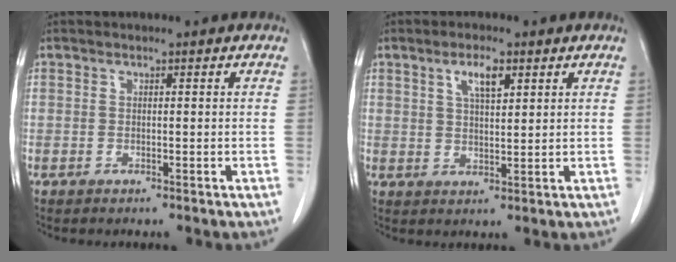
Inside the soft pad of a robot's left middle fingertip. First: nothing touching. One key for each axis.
{"total": 4.3, "fx": 2.3, "fy": 1.1, "fz": 3.5, "tx": -0.068, "ty": 0.001, "tz": 0.041}